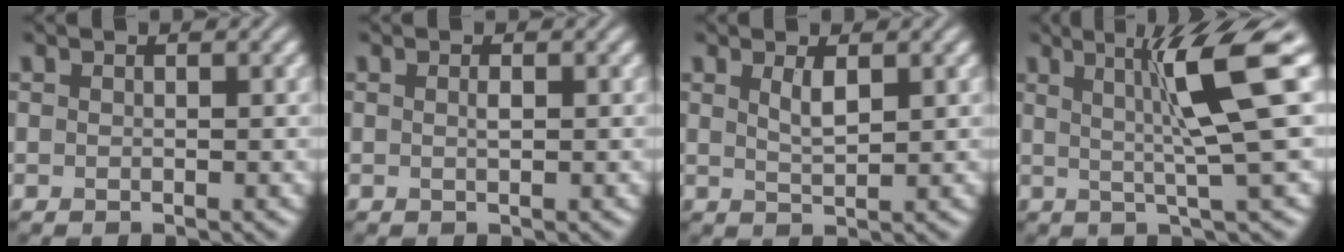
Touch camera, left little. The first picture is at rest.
{"total": 0.6, "force": [0.1, 0.1, 0.6], "torque": [-0.013, 0.003, 0.002]}
{"total": 1.7, "force": [0.9, 0.4, 1.4], "torque": [-0.029, -0.002, 0.018]}
{"total": 7.6, "force": [1.8, 0.8, 7.3], "torque": [-0.108, 0.011, 0.030]}